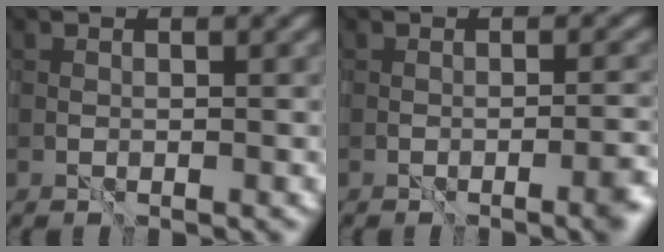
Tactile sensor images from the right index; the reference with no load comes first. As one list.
[{"total": 2.8, "force": [-1.3, 0.5, 2.4], "torque": [-0.028, -0.001, -0.016]}]